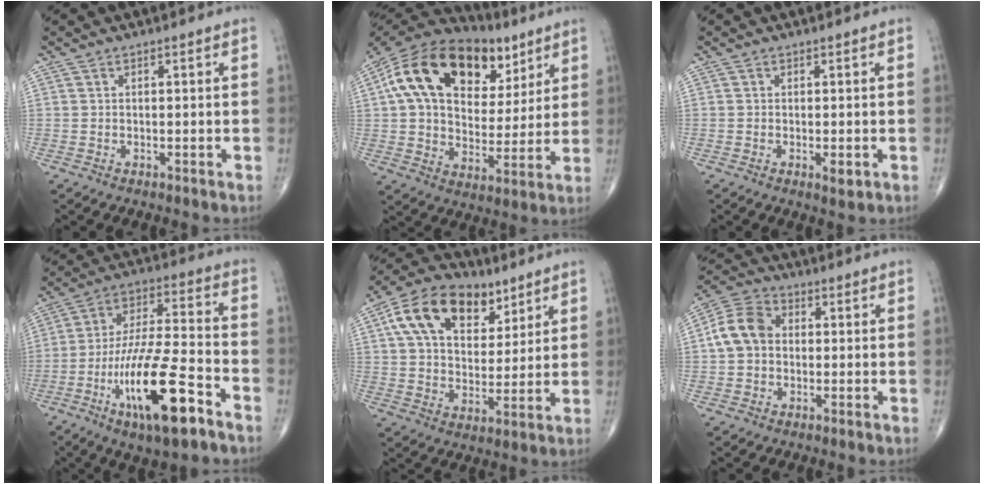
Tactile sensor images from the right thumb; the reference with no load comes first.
{"total": 25.7, "force": [10.6, 15.9, 17.2], "torque": [-0.277, 0.016, 0.175]}
{"total": 1.9, "force": [-0.6, 0.7, 1.7], "torque": [-0.026, -0.005, -0.007]}
{"total": 19.5, "force": [-9.3, 5.2, 16.3], "torque": [-0.312, 0.046, -0.156]}
{"total": 17.5, "force": [8.1, 11.0, 10.9], "torque": [-0.159, -0.010, 0.139]}
{"total": 8.6, "force": [0.4, 6.7, 5.3], "torque": [-0.095, 0.026, -0.004]}